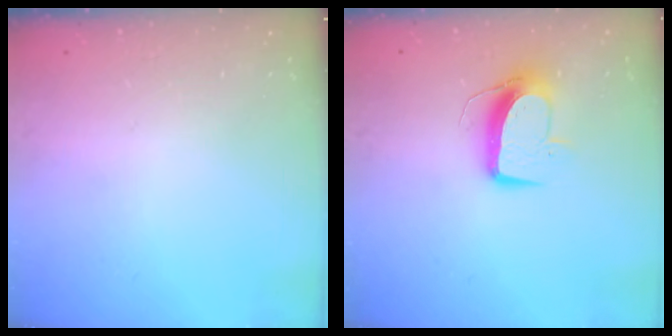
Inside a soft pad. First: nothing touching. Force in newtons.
{"total": 10.0, "press": 9.9, "slide": 0.9}